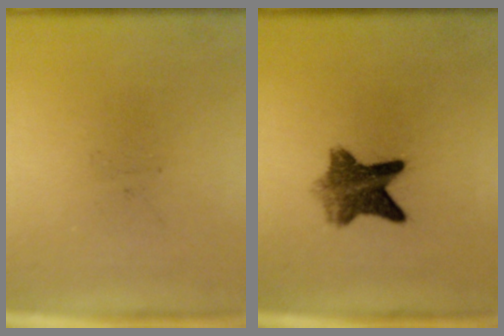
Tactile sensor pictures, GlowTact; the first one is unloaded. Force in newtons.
{"total": 6.8}